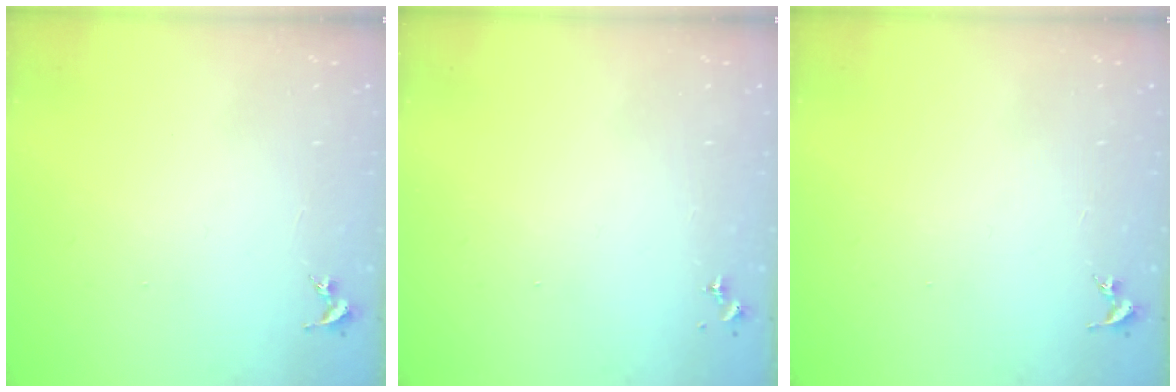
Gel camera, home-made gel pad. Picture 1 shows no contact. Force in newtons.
{"total": 0.0}
{"total": 0.0}